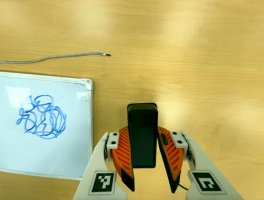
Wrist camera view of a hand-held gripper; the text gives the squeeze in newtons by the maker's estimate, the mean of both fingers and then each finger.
{"total": 5.2, "left": 4.8, "right": 5.6}